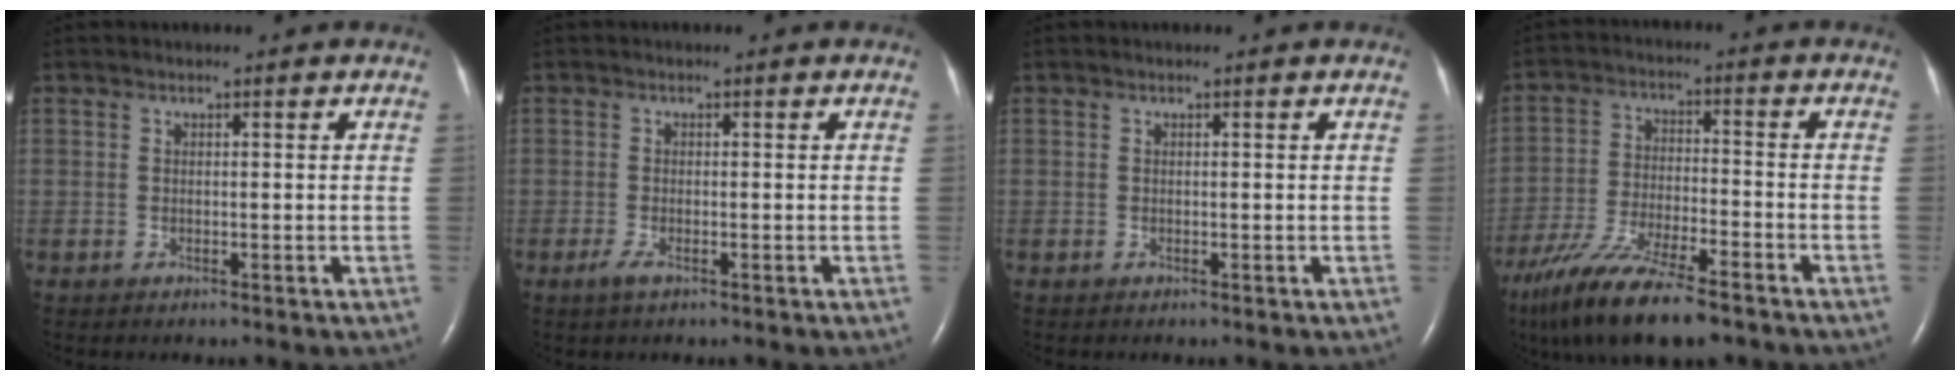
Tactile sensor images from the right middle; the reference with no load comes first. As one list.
[{"total": 1.5, "force": [-0.9, 0.4, 1.2], "torque": [-0.033, -0.004, -0.018]}, {"total": 0.0}, {"total": 15.8, "force": [-11.9, 3.1, 10.0], "torque": [-0.200, -0.036, -0.207]}]